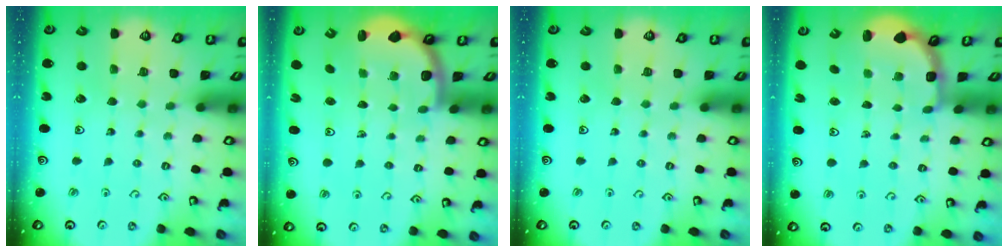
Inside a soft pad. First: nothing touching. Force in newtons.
{"total": 2.6, "press": 2.5, "slide": 0.6}
{"total": 0.0}
{"total": 3.0, "press": 2.6, "slide": 1.5}